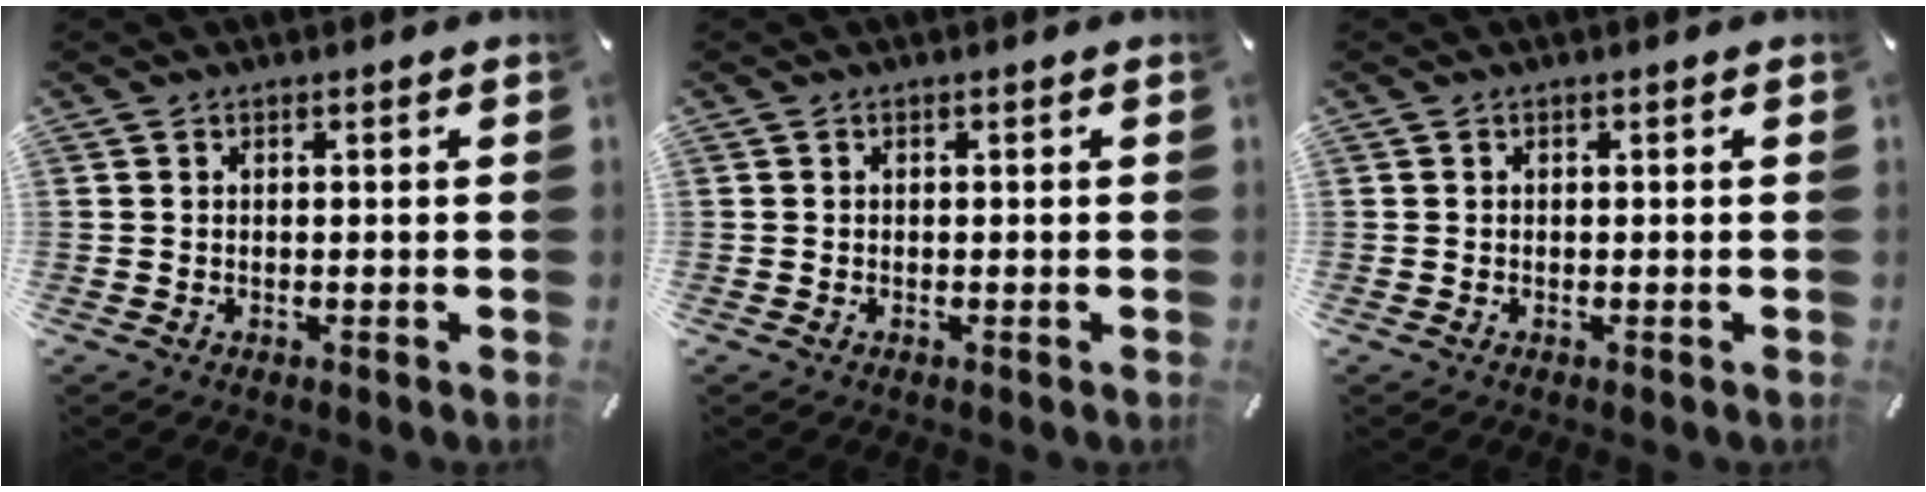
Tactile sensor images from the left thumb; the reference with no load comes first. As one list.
[{"total": 0.0}, {"total": 0.0}]